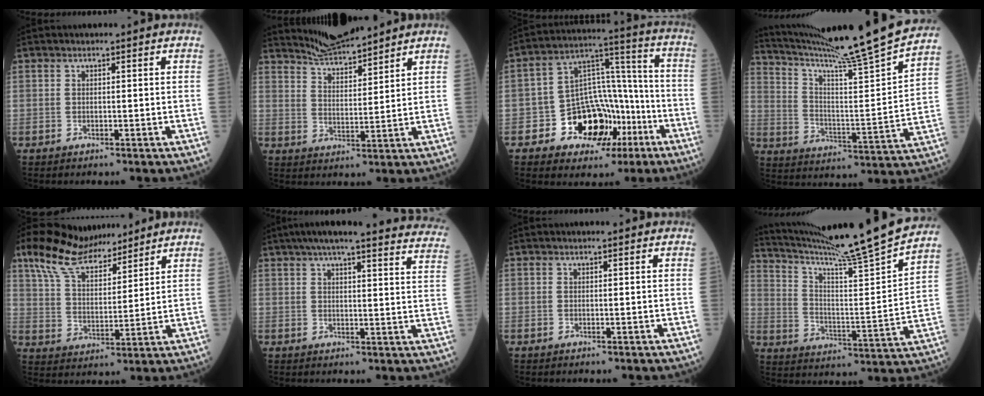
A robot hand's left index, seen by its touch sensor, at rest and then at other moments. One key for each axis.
{"total": 7.1, "fx": 6.9, "fy": 0.3, "fz": 1.4, "tx": -0.040, "ty": 0.011, "tz": 0.135}
{"total": 13.4, "fx": -5.9, "fy": 9.9, "fz": 6.9, "tx": -0.101, "ty": 0.040, "tz": -0.084}
{"total": 22.7, "fx": 20.3, "fy": -2.8, "fz": 9.5, "tx": -0.173, "ty": -0.065, "tz": 0.296}
{"total": 12.4, "fx": 10.0, "fy": 3.9, "fz": 6.3, "tx": -0.125, "ty": 0.027, "tz": 0.187}
{"total": 28.3, "fx": 25.5, "fy": 2.4, "fz": 12.1, "tx": -0.178, "ty": -0.045, "tz": 0.294}
{"total": 0.0}
{"total": 21.8, "fx": 19.7, "fy": -2.6, "fz": 8.9, "tx": -0.162, "ty": -0.062, "tz": 0.290}